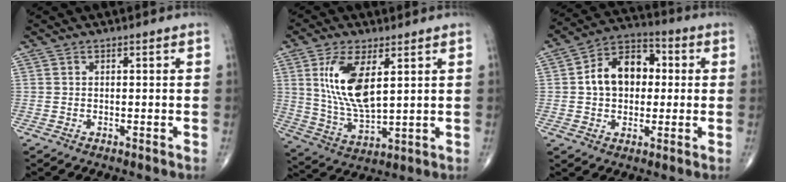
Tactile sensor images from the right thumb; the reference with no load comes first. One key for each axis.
{"total": 12.8, "fx": 3.9, "fy": 5.3, "fz": 10.9, "tx": -0.213, "ty": -0.025, "tz": 0.086}
{"total": 12.5, "fx": 1.1, "fy": 8.9, "fz": 8.8, "tx": -0.116, "ty": 0.026, "tz": 0.010}